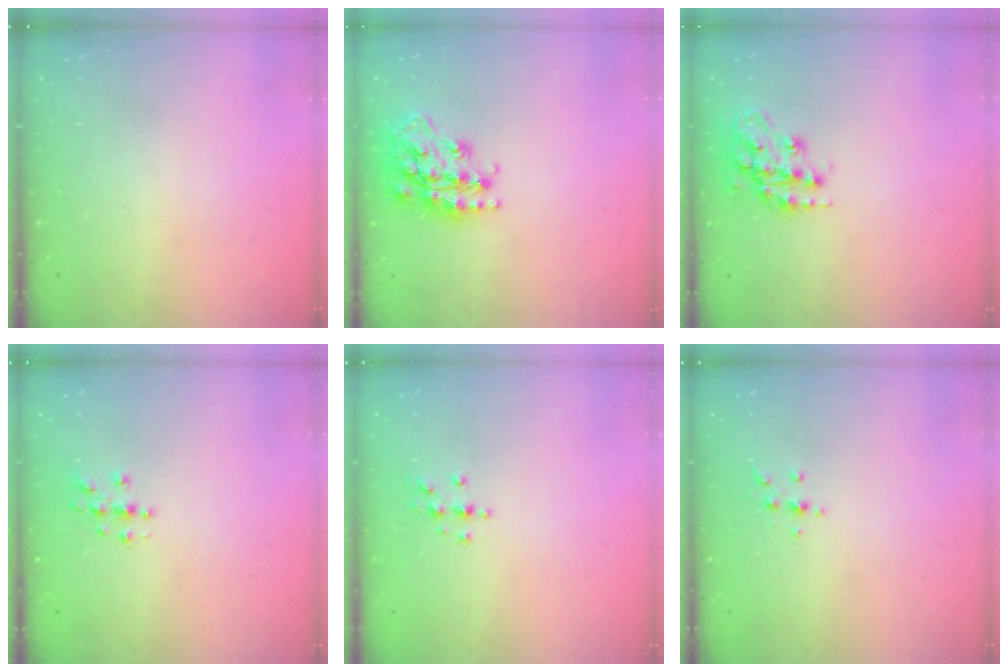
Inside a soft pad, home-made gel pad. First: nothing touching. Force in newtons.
{"total": 20.0, "press": 19.9, "slide": 1.3}
{"total": 15.4, "press": 15.4, "slide": 1.0}
{"total": 3.1, "press": 3.1, "slide": 0.3}
{"total": 3.7, "press": 3.6, "slide": 0.5}
{"total": 3.8, "press": 3.6, "slide": 1.2}